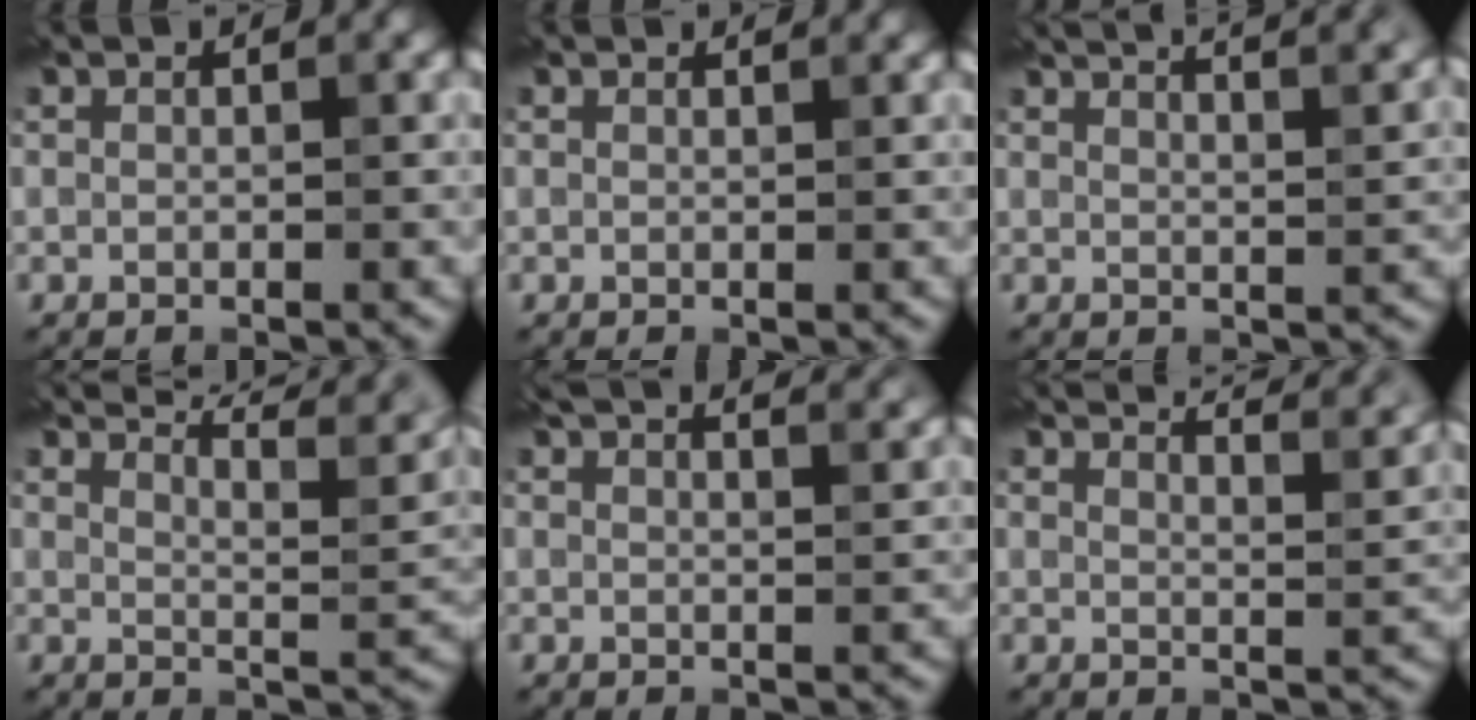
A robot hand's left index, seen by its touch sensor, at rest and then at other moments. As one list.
[{"total": 1.3, "force": [1.3, 0.1, 0.2], "torque": [-0.007, -0.003, 0.010]}, {"total": 9.8, "force": [7.3, 3.4, 5.6], "torque": [-0.033, 0.050, 0.055]}, {"total": 9.7, "force": [7.7, 2.0, 5.5], "torque": [-0.071, 0.026, 0.094]}, {"total": 7.1, "force": [5.5, 2.3, 3.8], "torque": [-0.020, 0.044, 0.040]}, {"total": 9.7, "force": [7.9, 2.4, 5.1], "torque": [-0.044, 0.031, 0.067]}]